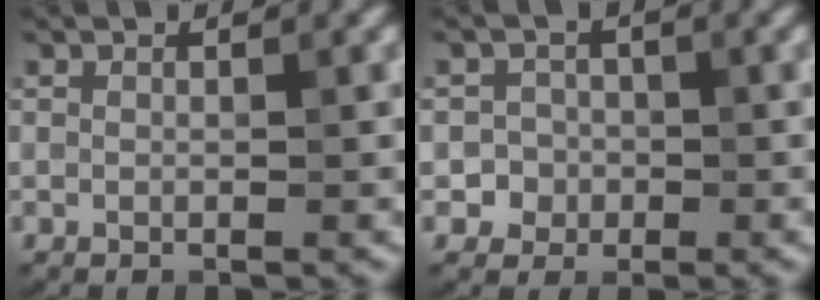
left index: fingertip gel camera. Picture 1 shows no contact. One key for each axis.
{"total": 2.3, "fx": -0.7, "fy": 2.1, "fz": 0.1, "tx": 0.023, "ty": 0.005, "tz": -0.018}